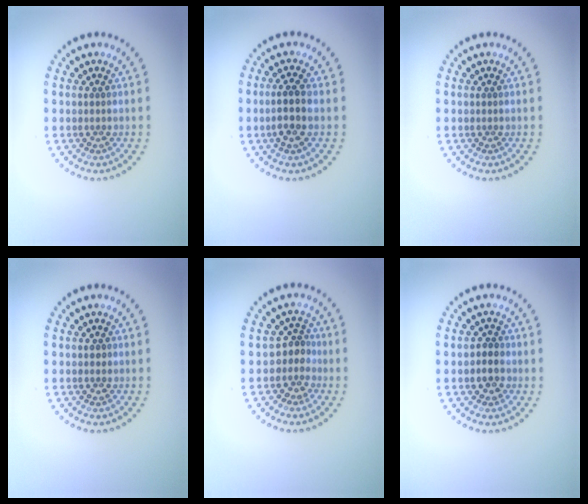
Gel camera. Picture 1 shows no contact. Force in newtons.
{"total": 2.5, "press": 2.3, "slide": 1.0}
{"total": 0.0}
{"total": 0.8, "press": 0.8, "slide": 0.1}
{"total": 2.3, "press": 1.7, "slide": 1.6}
{"total": 1.6, "press": 1.4, "slide": 0.8}